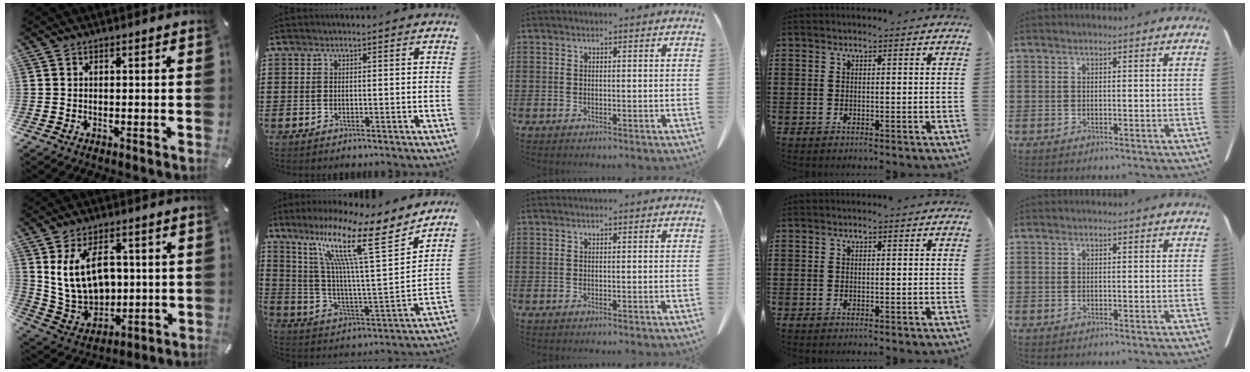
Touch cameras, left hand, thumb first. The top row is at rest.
{"thumb": {"total": 13.6, "force": [3.1, 10.2, 8.5], "torque": [-0.169, -0.004, 0.063]}, "index": {"total": 16.6, "force": [10.5, 1.9, 12.7], "torque": [-0.264, -0.054, 0.163]}}